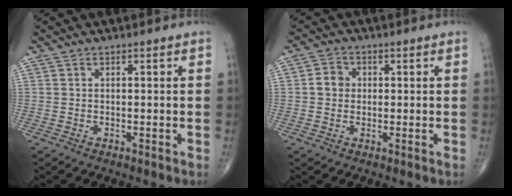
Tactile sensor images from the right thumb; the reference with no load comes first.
{"total": 3.4, "force": [0.2, 3.0, 1.5], "torque": [-0.013, 0.007, -0.003]}